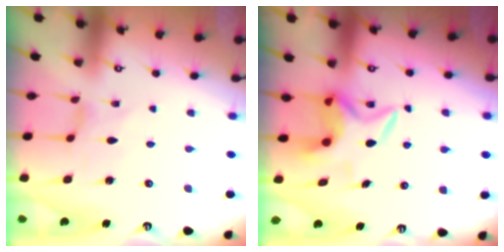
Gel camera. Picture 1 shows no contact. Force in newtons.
{"total": 7.5, "press": 7.4, "slide": 0.9}